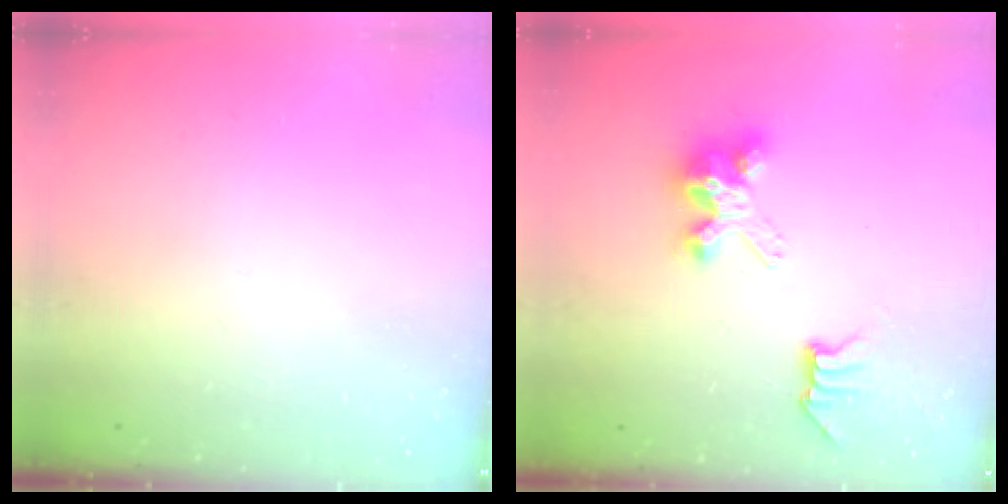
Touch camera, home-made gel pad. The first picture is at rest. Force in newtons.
{"total": 7.4, "press": 7.4, "slide": 0.0}